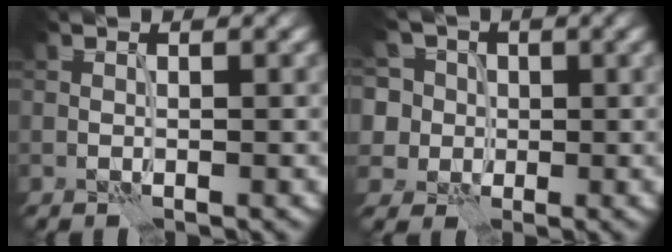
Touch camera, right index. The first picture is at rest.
{"total": 9.9, "force": [4.6, 7.8, 4.1], "torque": [-0.092, 0.028, 0.052]}